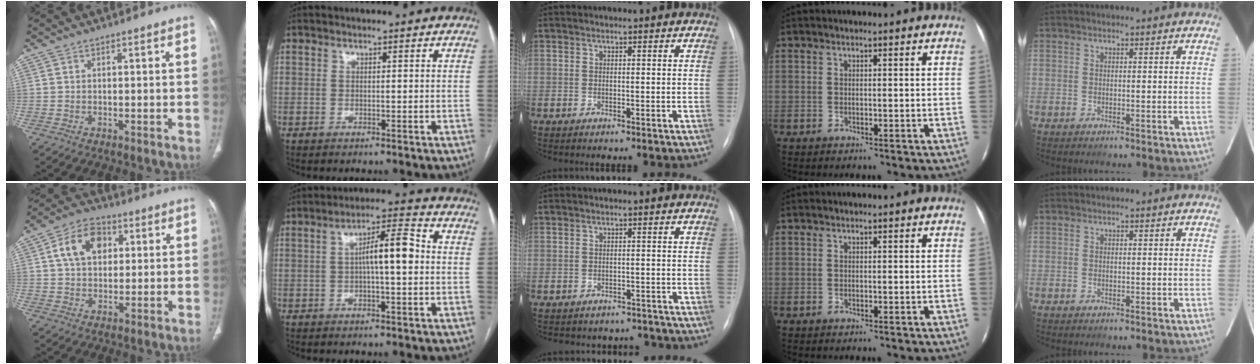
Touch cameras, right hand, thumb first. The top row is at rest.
{"thumb": {"total": 10.3, "force": [2.8, 7.2, 6.7], "torque": [-0.097, 0.008, 0.044]}, "index": {"total": 7.5, "force": [0.1, 1.4, 7.4], "torque": [-0.127, 0.023, -0.001]}, "middle": {"total": 7.5, "force": [-6.8, 3.3, 0.2], "torque": [0.000, 0.021, -0.072]}}